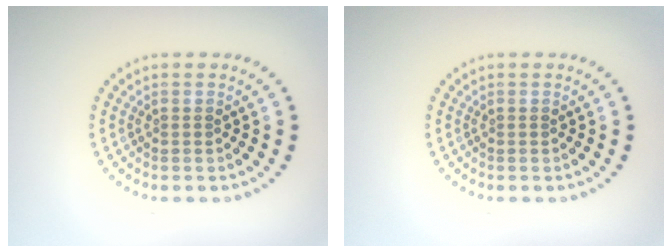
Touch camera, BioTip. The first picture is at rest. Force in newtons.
{"total": 0.0}